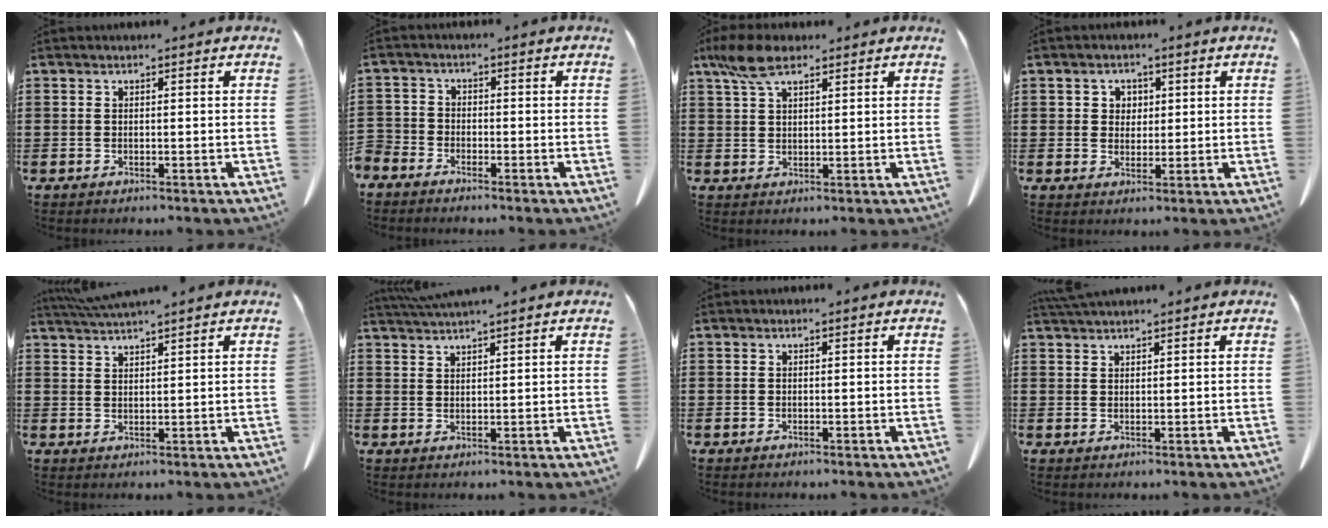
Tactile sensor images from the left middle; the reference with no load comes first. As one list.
[{"total": 2.4, "force": [-2.3, 0.8, 0.1], "torque": [-0.015, -0.004, -0.051]}, {"total": 6.3, "force": [4.0, 2.3, 4.3], "torque": [-0.100, -0.001, 0.073]}, {"total": 2.3, "force": [1.0, 2.1, 0.5], "torque": [-0.010, 0.005, 0.016]}, {"total": 3.0, "force": [2.9, -0.3, 0.6], "torque": [-0.021, -0.005, 0.056]}, {"total": 2.2, "force": [2.1, -0.4, 0.3], "torque": [-0.012, -0.002, 0.042]}, {"total": 0.0}, {"total": 2.0, "force": [1.9, 0.1, 0.5], "torque": [-0.015, 0.001, 0.037]}]